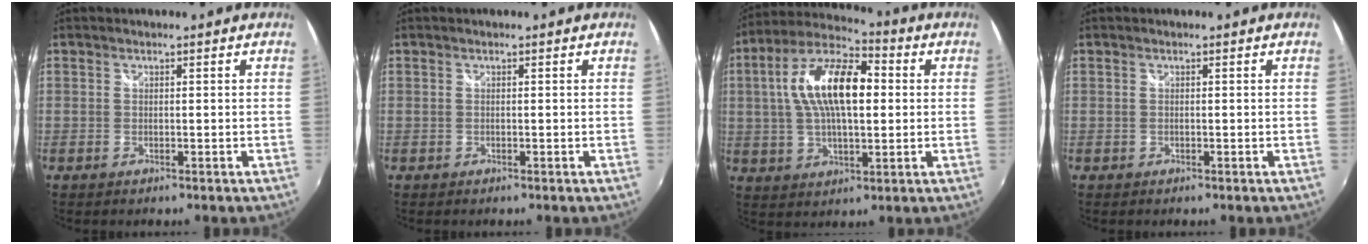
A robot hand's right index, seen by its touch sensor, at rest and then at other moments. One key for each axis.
{"total": 0.0}
{"total": 16.0, "fx": 2.2, "fy": 7.3, "fz": 14.1, "tx": -0.264, "ty": 0.023, "tz": 0.030}
{"total": 0.0}